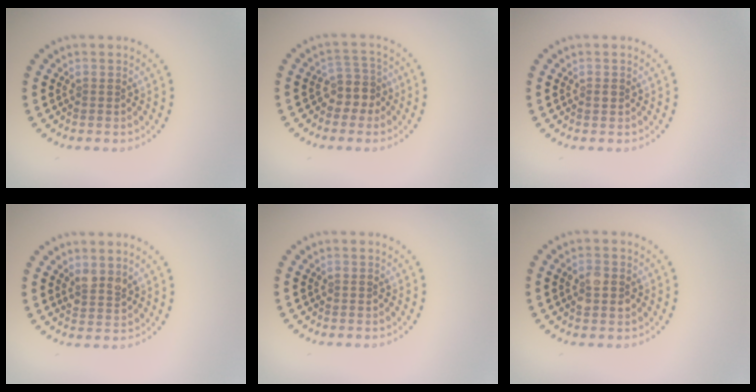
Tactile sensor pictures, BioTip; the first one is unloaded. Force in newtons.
{"total": 2.8, "press": 2.2, "slide": 1.6}
{"total": 0.7, "press": 0.7, "slide": 0.0}
{"total": 1.8, "press": 1.5, "slide": 1.1}
{"total": 0.6, "press": 0.6, "slide": 0.1}
{"total": 2.8, "press": 2.8, "slide": 0.1}